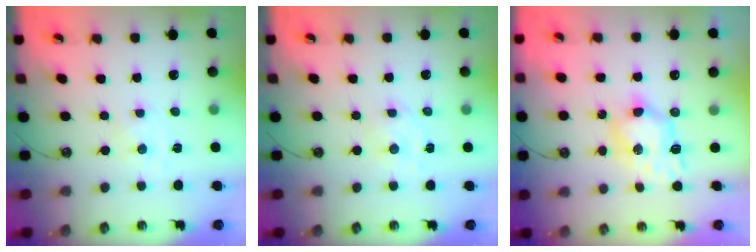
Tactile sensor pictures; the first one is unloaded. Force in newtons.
{"total": 2.4, "press": 2.3, "slide": 0.7}
{"total": 8.5, "press": 8.5, "slide": 0.2}